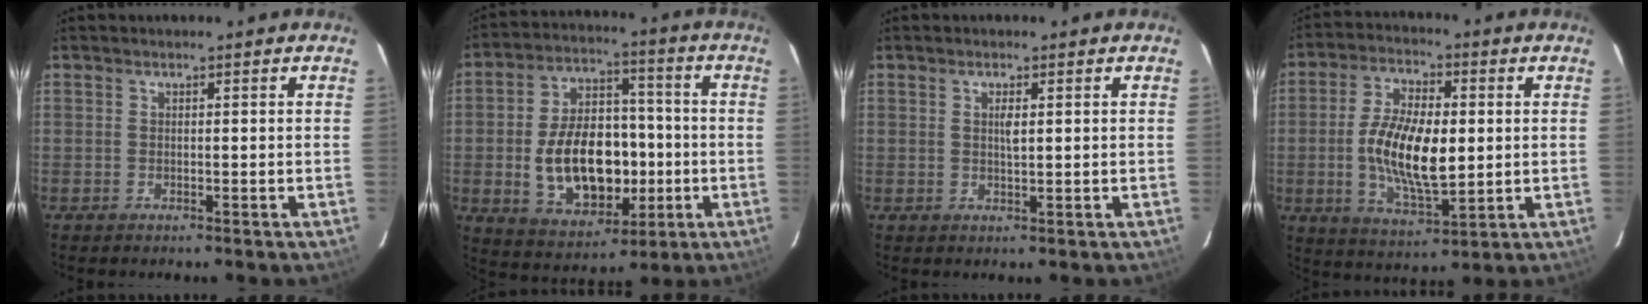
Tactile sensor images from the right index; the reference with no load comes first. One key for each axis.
{"total": 17.2, "fx": -2.9, "fy": 10.8, "fz": 13.2, "tx": -0.258, "ty": 0.018, "tz": -0.023}
{"total": 2.0, "fx": 0.5, "fy": 0.6, "fz": 1.8, "tx": -0.031, "ty": -0.001, "tz": 0.009}
{"total": 13.9, "fx": -0.3, "fy": 6.0, "fz": 12.5, "tx": -0.243, "ty": -0.002, "tz": -0.001}